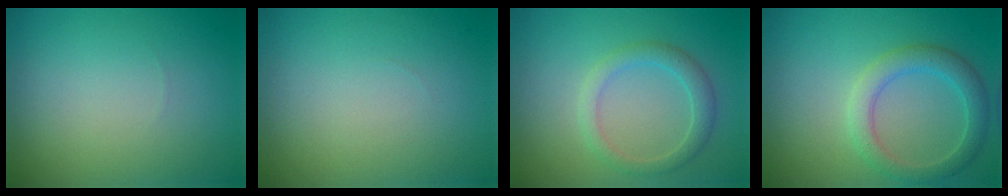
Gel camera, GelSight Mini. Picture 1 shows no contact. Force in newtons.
{"total": 0.0}
{"total": 2.3, "press": 2.3, "slide": 0.0}
{"total": 3.2, "press": 3.2, "slide": 0.2}